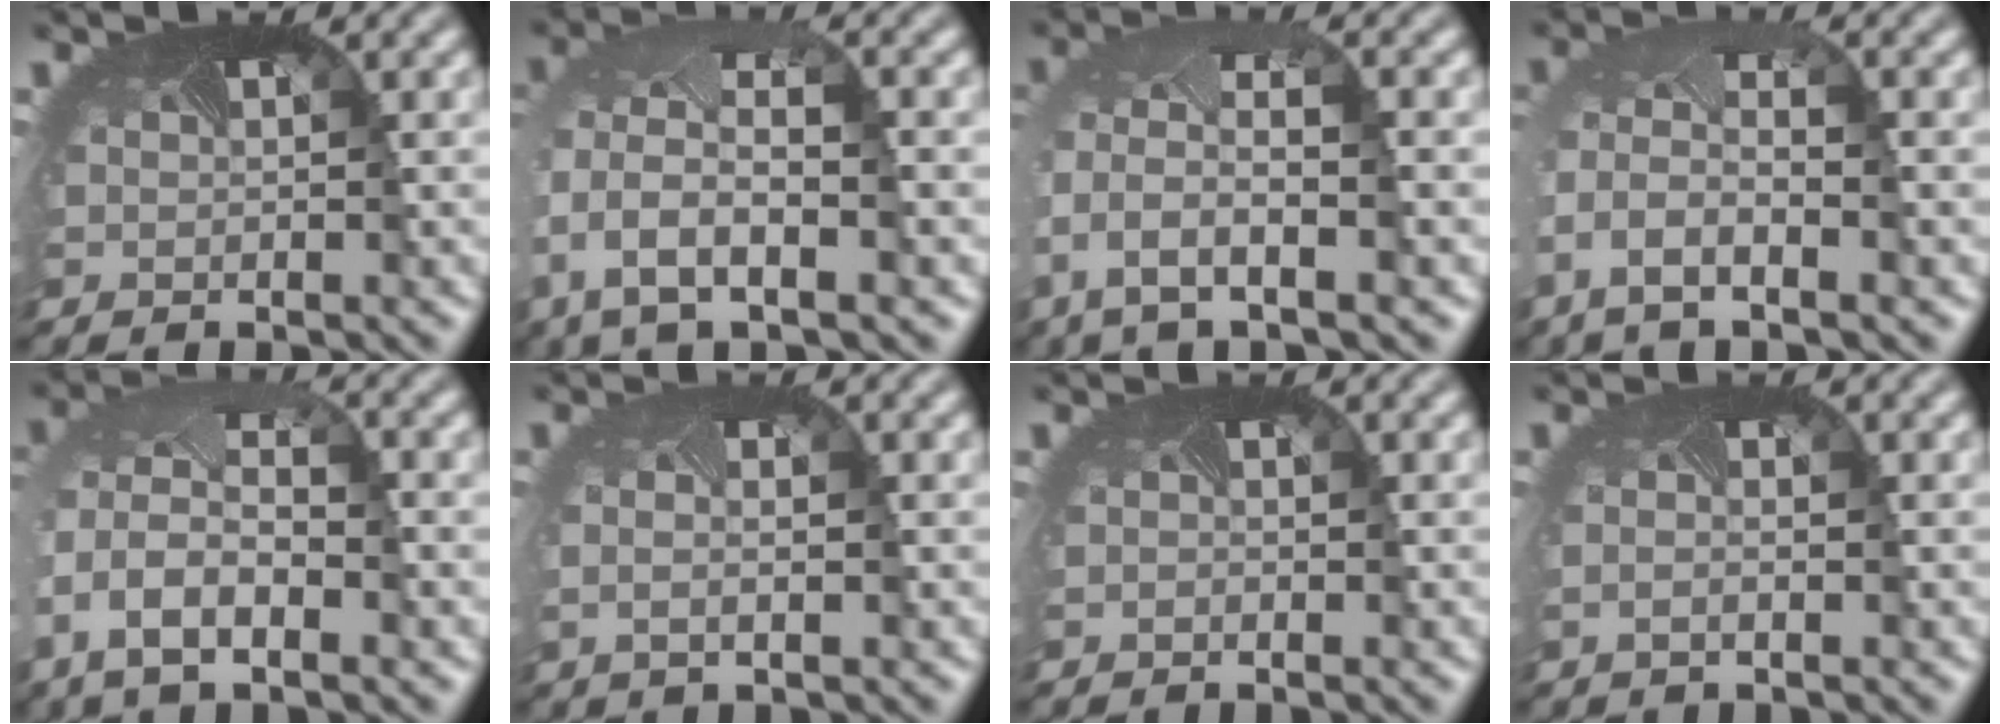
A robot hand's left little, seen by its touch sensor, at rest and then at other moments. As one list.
[{"total": 9.5, "force": [-1.5, 5.7, 7.4], "torque": [-0.188, -0.027, -0.012]}, {"total": 7.5, "force": [-1.7, 4.0, 6.1], "torque": [-0.163, -0.022, -0.027]}, {"total": 6.2, "force": [-2.2, 3.2, 4.9], "torque": [-0.127, -0.016, -0.042]}, {"total": 9.5, "force": [-2.5, 5.8, 7.1], "torque": [-0.153, -0.019, -0.032]}, {"total": 1.5, "force": [-0.3, 0.5, 1.3], "torque": [-0.031, -0.006, -0.006]}, {"total": 0.5, "force": [-0.3, -0.2, -0.3], "torque": [-0.002, -0.003, -0.009]}, {"total": 0.6, "force": [-0.5, -0.2, 0.3], "torque": [-0.012, -0.005, -0.010]}]